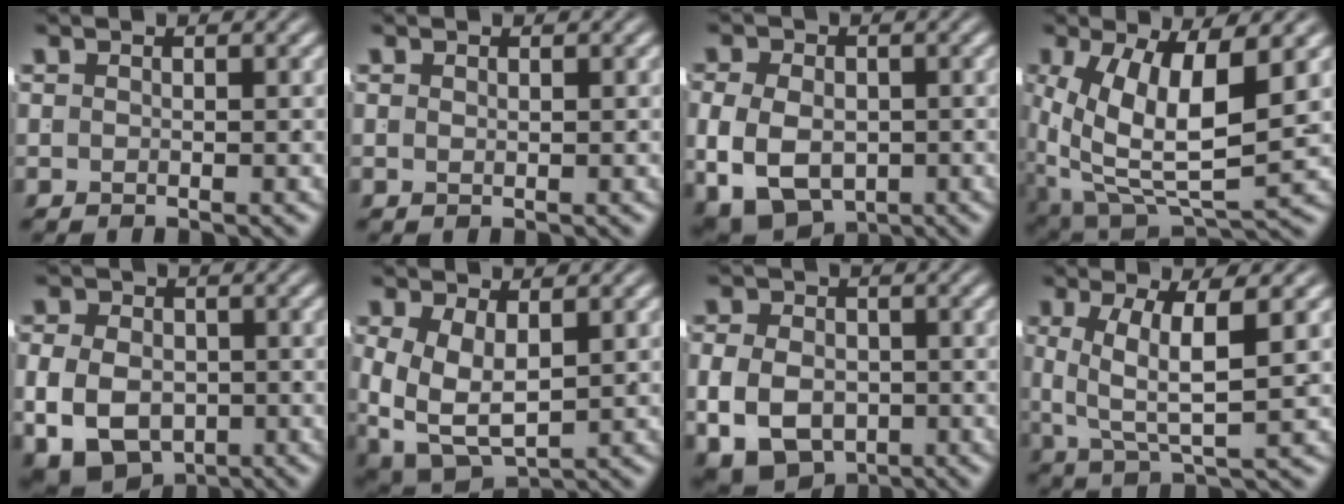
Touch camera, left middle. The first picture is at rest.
{"total": 0.7, "force": [0.2, -0.7, 0.0], "torque": [0.007, -0.003, 0.007]}
{"total": 8.9, "force": [-2.6, 7.1, 4.6], "torque": [-0.105, -0.043, -0.026]}
{"total": 10.3, "force": [-0.9, 6.2, 8.2], "torque": [-0.156, -0.050, 0.012]}
{"total": 9.0, "force": [-3.0, 7.2, 4.5], "torque": [-0.098, -0.042, -0.035]}
{"total": 7.7, "force": [-1.8, 6.0, 4.6], "torque": [-0.119, -0.057, -0.001]}
{"total": 8.2, "force": [-3.0, 6.4, 4.1], "torque": [-0.083, -0.038, -0.035]}
{"total": 4.7, "force": [0.5, 1.2, 4.5], "torque": [-0.077, -0.015, 0.023]}